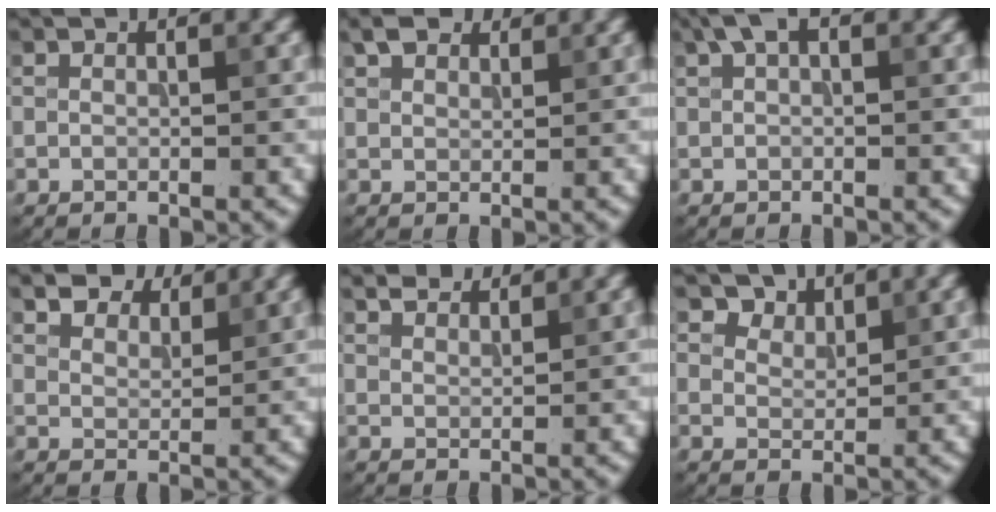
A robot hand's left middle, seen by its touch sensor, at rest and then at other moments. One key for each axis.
{"total": 2.6, "fx": 2.0, "fy": 1.3, "fz": 1.0, "tx": -0.023, "ty": 0.009, "tz": 0.039}
{"total": 2.3, "fx": 1.2, "fy": 1.1, "fz": 1.6, "tx": -0.025, "ty": 0.009, "tz": 0.017}
{"total": 5.6, "fx": 4.8, "fy": 2.2, "fz": 2.0, "tx": -0.051, "ty": -0.005, "tz": 0.088}
{"total": 3.2, "fx": 3.0, "fy": 0.7, "fz": 0.9, "tx": -0.019, "ty": 0.001, "tz": 0.052}
{"total": 3.0, "fx": 2.5, "fy": 1.5, "fz": 0.7, "tx": -0.027, "ty": -0.022, "tz": 0.052}